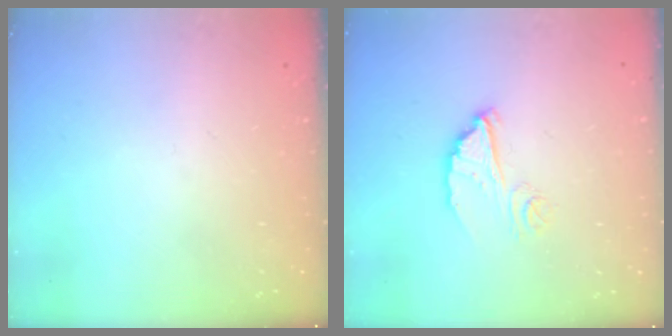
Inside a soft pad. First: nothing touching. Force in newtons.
{"total": 7.4, "press": 7.4, "slide": 0.5}